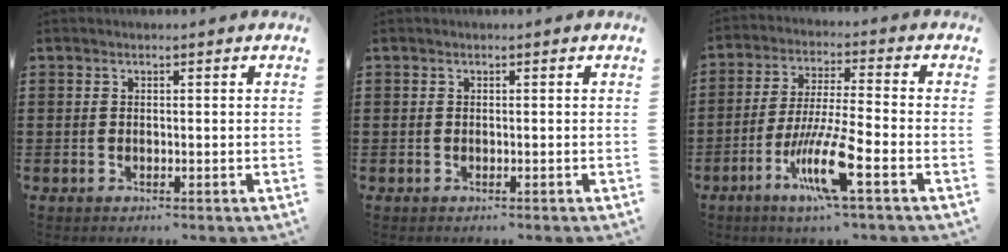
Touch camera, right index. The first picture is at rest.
{"total": 0.0}
{"total": 10.7, "force": [-5.3, 1.0, 9.3], "torque": [-0.195, -0.009, -0.103]}